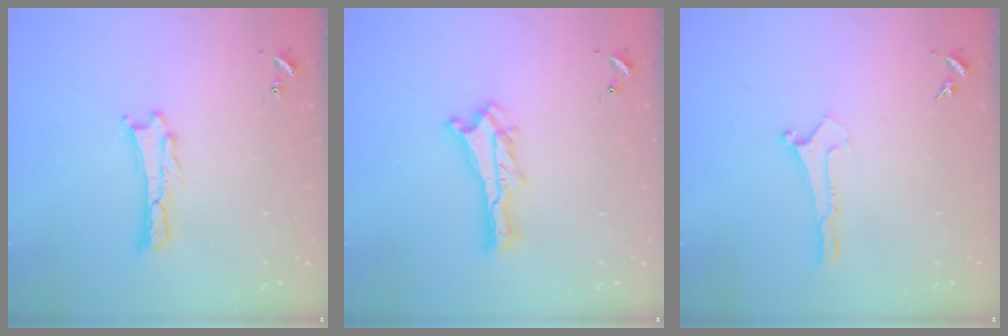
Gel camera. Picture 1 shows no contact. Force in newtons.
{"total": 1.2, "press": 1.2, "slide": 0.2}
{"total": 0.0}